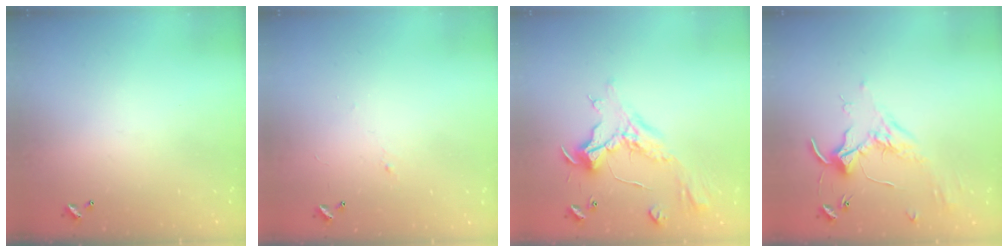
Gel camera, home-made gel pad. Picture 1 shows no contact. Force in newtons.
{"total": 1.2, "press": 1.1, "slide": 0.5}
{"total": 1.1, "press": 0.5, "slide": 1.0}
{"total": 1.7, "press": 1.6, "slide": 0.4}